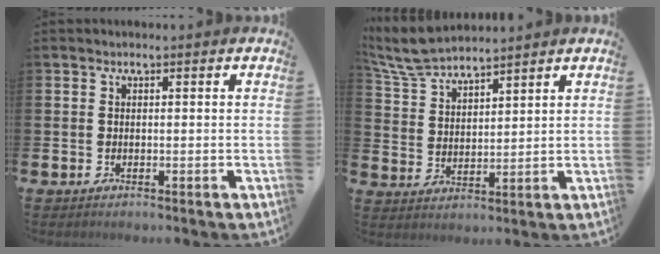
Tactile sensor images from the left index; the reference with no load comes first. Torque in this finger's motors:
{"motor_torque": [0.21, -0.34, 0.50, 0.21]}